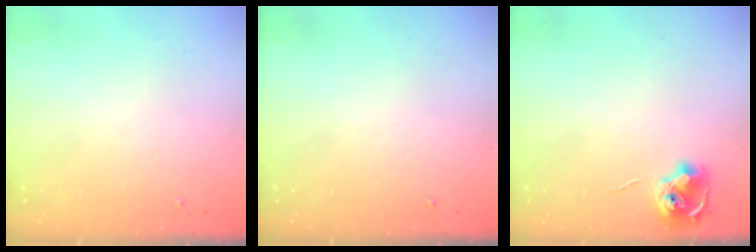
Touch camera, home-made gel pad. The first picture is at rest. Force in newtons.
{"total": 0.0}
{"total": 8.4, "press": 8.4, "slide": 0.4}